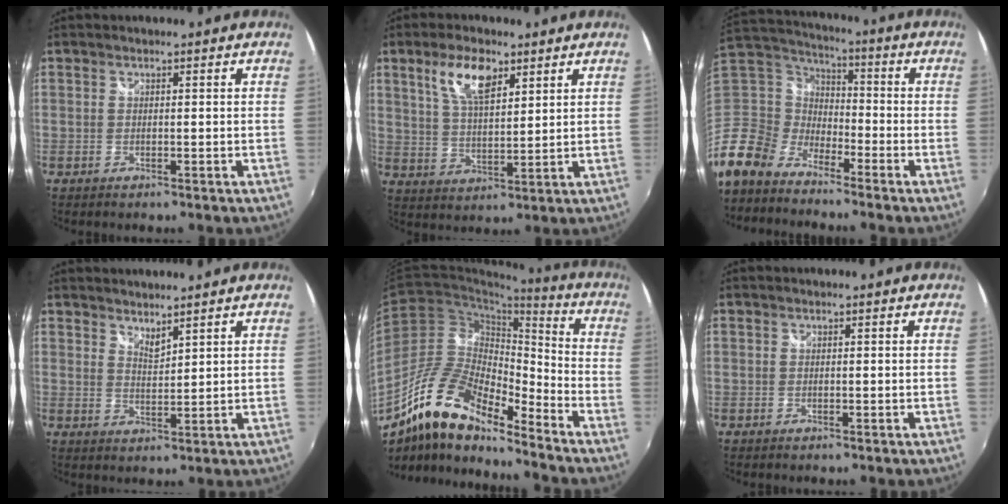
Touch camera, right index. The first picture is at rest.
{"total": 8.5, "force": [4.7, 3.4, 6.2], "torque": [-0.120, 0.011, 0.091]}
{"total": 13.9, "force": [-10.0, 8.7, 4.0], "torque": [-0.129, 0.021, -0.218]}
{"total": 3.2, "force": [2.9, 0.4, 1.1], "torque": [-0.017, -0.002, 0.050]}
{"total": 16.2, "force": [-12.4, 4.5, 9.4], "torque": [-0.171, -0.002, -0.240]}
{"total": 0.0}